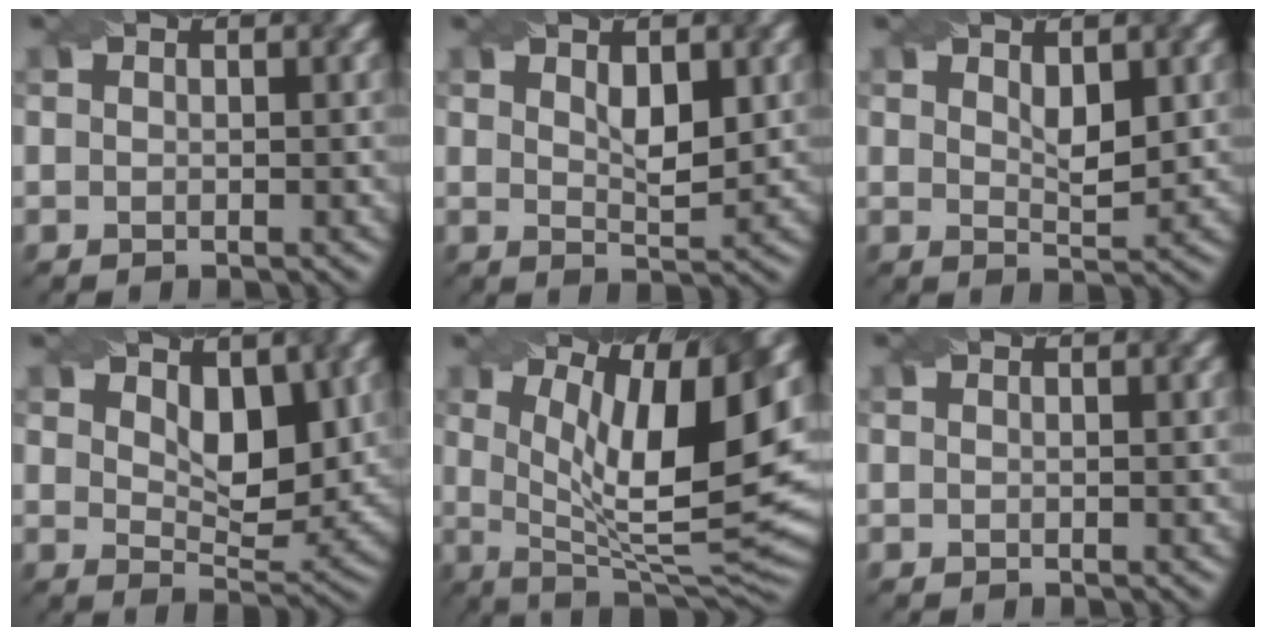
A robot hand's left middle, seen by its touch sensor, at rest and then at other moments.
{"total": 3.0, "force": [1.2, 1.2, 2.5], "torque": [-0.042, -0.002, 0.024]}
{"total": 2.5, "force": [1.2, 1.0, 2.0], "torque": [-0.033, -0.003, 0.024]}
{"total": 4.9, "force": [2.2, 2.4, 3.7], "torque": [-0.059, -0.014, 0.038]}
{"total": 13.3, "force": [3.9, 3.9, 12.1], "torque": [-0.176, -0.009, 0.068]}
{"total": 0.0}